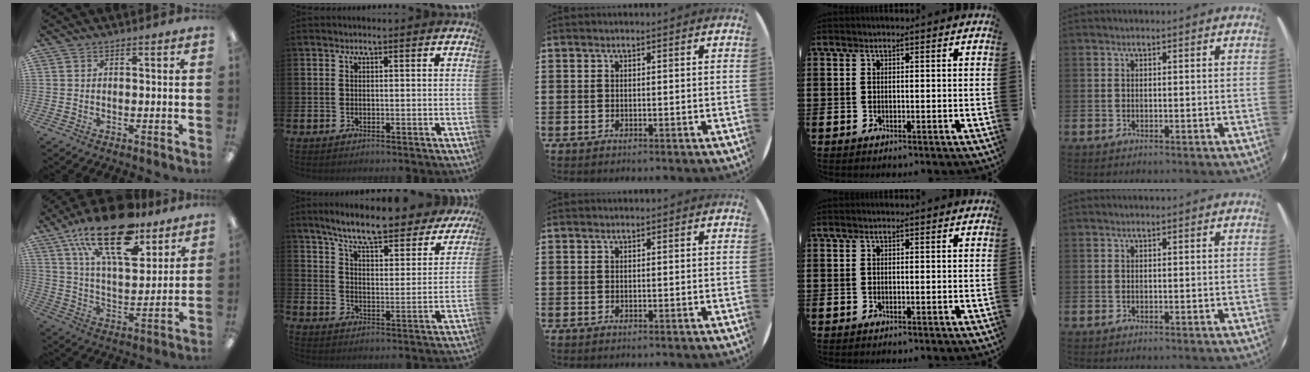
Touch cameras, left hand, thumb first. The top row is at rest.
{"thumb": {"total": 23.9, "force": [15.7, 9.6, 15.3], "torque": [-0.264, -0.086, 0.268]}, "index": {"total": 8.5, "force": [7.8, 0.8, 3.4], "torque": [-0.094, -0.057, 0.131]}}